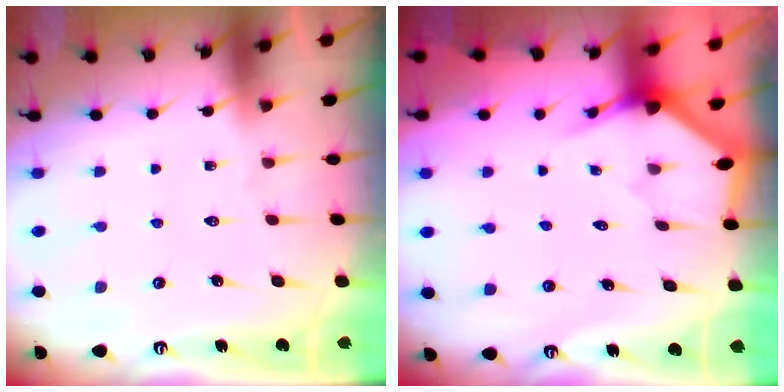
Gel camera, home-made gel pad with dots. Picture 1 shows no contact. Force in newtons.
{"total": 2.7, "press": 2.7, "slide": 0.1}